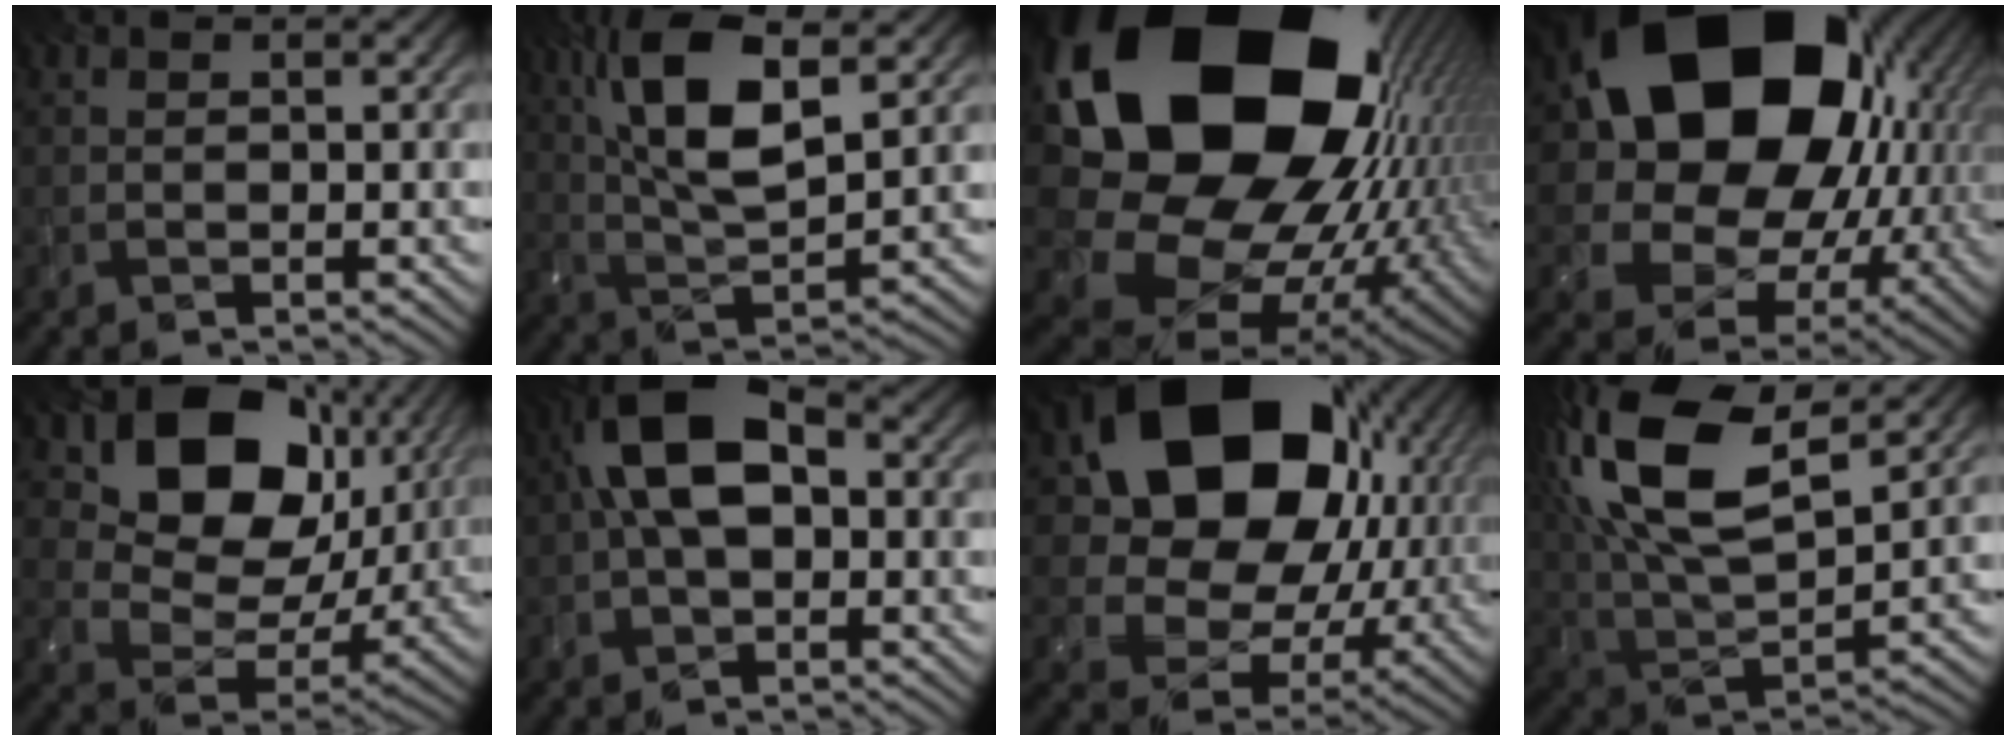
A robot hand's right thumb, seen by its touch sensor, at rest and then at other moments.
{"total": 11.9, "force": [4.5, 4.2, 10.1], "torque": [-0.215, 0.008, 0.088]}
{"total": 23.5, "force": [6.6, 17.3, 14.4], "torque": [-0.318, -0.066, 0.144]}
{"total": 22.2, "force": [6.6, 17.1, 12.5], "torque": [-0.282, -0.029, 0.153]}
{"total": 16.3, "force": [6.9, 11.3, 9.5], "torque": [-0.178, 0.002, 0.129]}
{"total": 10.2, "force": [1.2, 5.7, 8.4], "torque": [-0.173, 0.021, 0.008]}
{"total": 19.9, "force": [6.1, 15.2, 11.2], "torque": [-0.231, -0.008, 0.136]}
{"total": 18.6, "force": [8.5, 8.3, 14.3], "torque": [-0.333, 0.045, 0.137]}